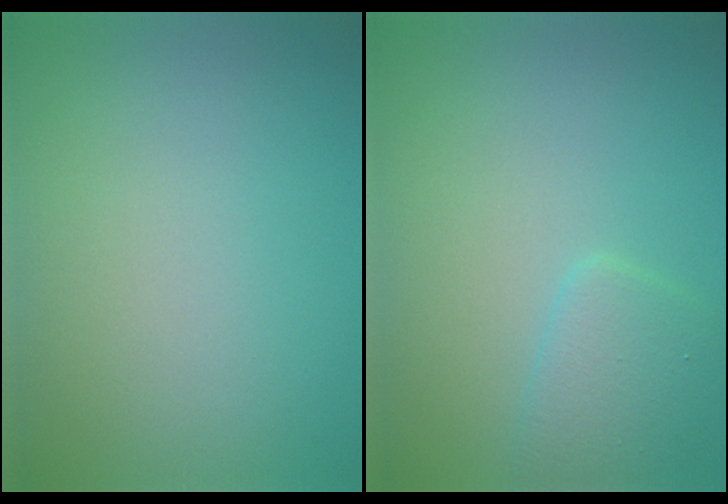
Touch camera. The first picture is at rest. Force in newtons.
{"total": 2.4, "press": 2.4, "slide": 0.0}